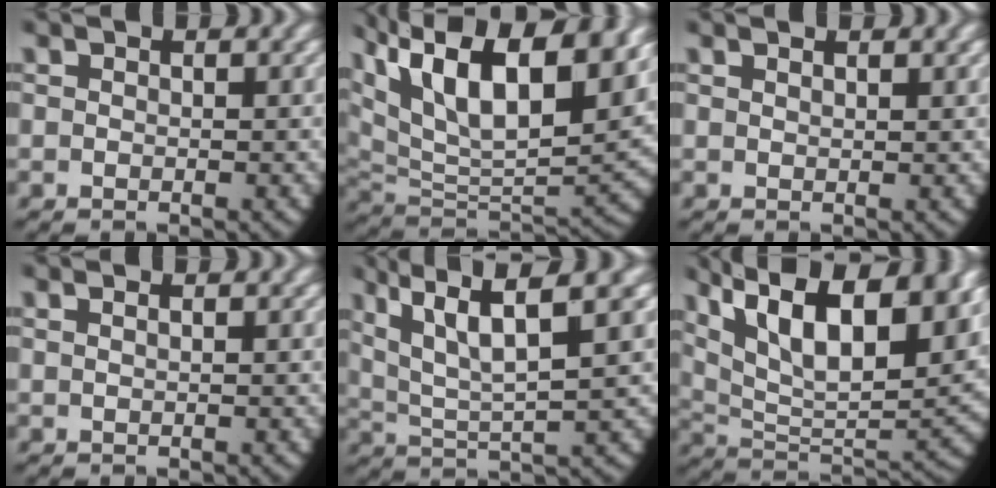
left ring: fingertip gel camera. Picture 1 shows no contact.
{"total": 14.2, "force": [4.0, 8.5, 10.7], "torque": [-0.209, -0.013, 0.072]}
{"total": 0.9, "force": [0.8, -0.4, 0.3], "torque": [-0.006, -0.003, 0.019]}
{"total": 0.7, "force": [0.3, -0.3, 0.5], "torque": [-0.009, 0.001, 0.008]}
{"total": 7.8, "force": [3.2, 3.6, 6.1], "torque": [-0.126, -0.016, 0.067]}
{"total": 13.9, "force": [4.7, 7.6, 10.7], "torque": [-0.194, -0.015, 0.083]}